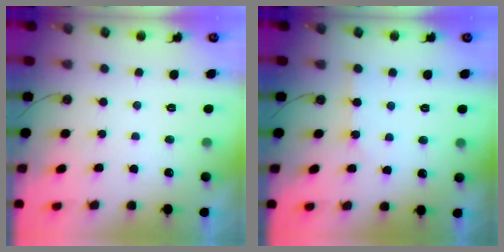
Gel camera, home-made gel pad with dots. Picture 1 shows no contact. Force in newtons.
{"total": 3.6, "press": 3.6, "slide": 0.5}